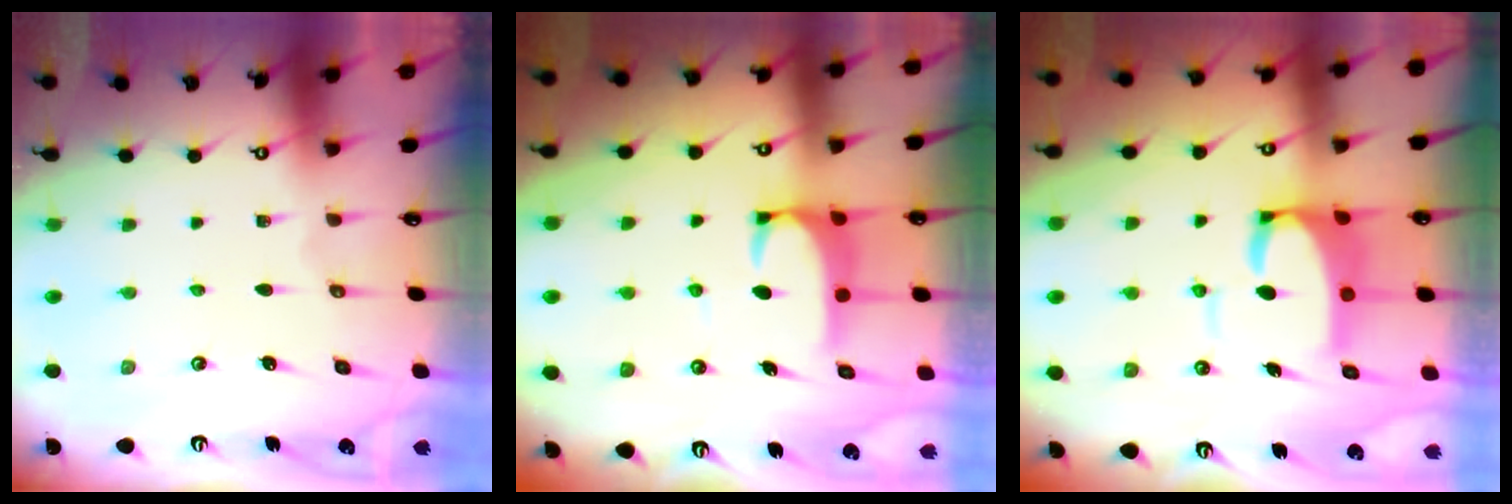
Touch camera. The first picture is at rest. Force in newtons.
{"total": 2.9, "press": 2.8, "slide": 0.7}
{"total": 7.4, "press": 7.3, "slide": 1.3}